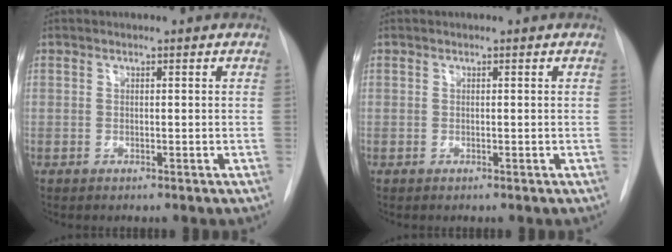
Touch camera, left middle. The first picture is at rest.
{"total": 0.0}